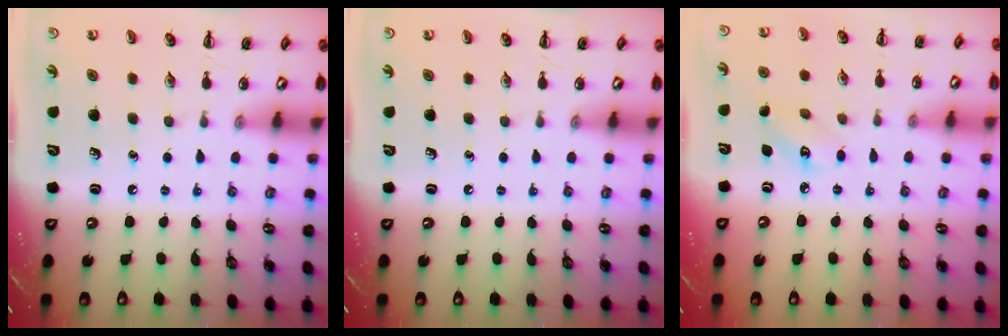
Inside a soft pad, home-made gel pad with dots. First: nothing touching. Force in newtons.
{"total": 0.0}
{"total": 3.0, "press": 2.9, "slide": 0.7}